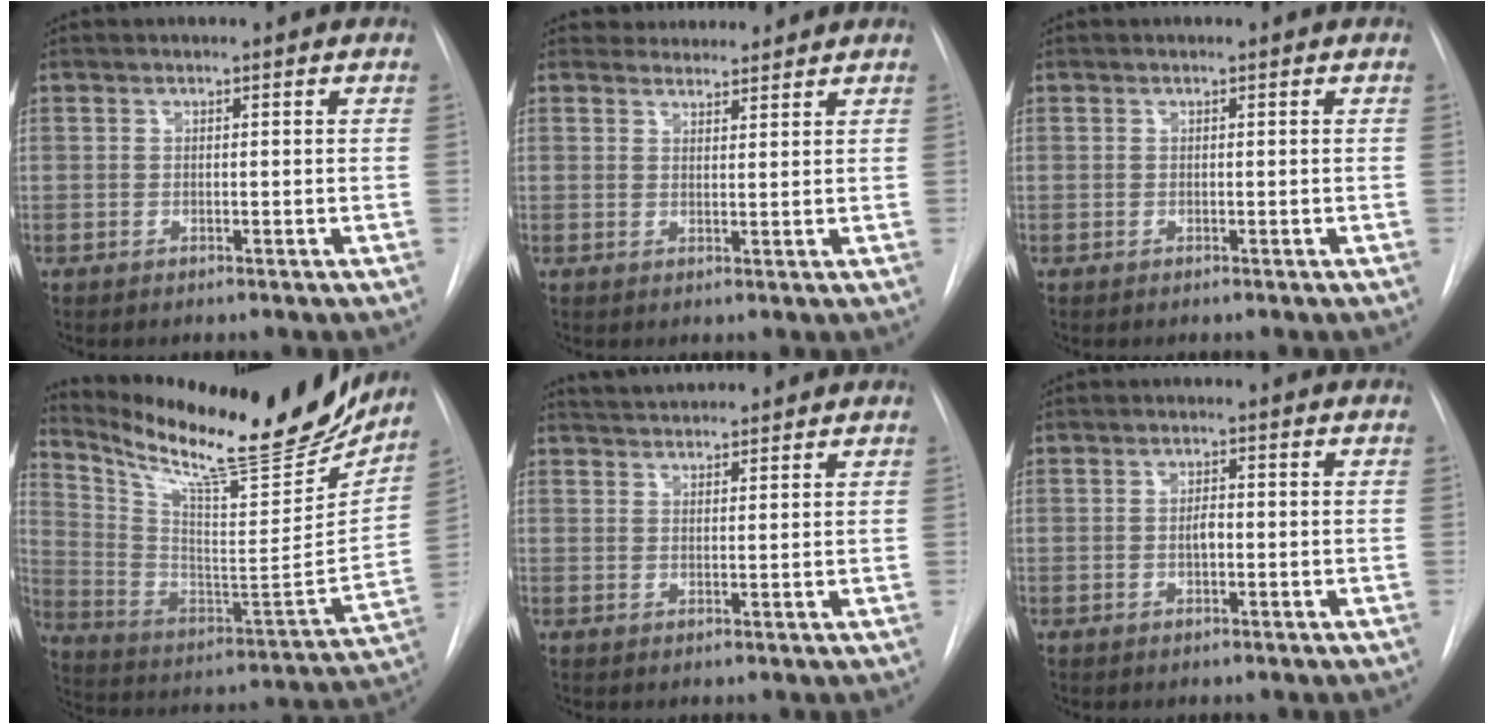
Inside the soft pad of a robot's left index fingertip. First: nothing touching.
{"total": 4.2, "force": [4.1, 0.9, -0.2], "torque": [0.002, 0.013, 0.061]}
{"total": 0.0}
{"total": 26.7, "force": [22.8, 3.9, 13.4], "torque": [-0.231, -0.060, 0.338]}
{"total": 5.9, "force": [5.7, 0.7, 1.4], "torque": [-0.030, 0.031, 0.092]}
{"total": 1.8, "force": [-0.2, 0.7, 1.6], "torque": [-0.029, 0.002, -0.003]}